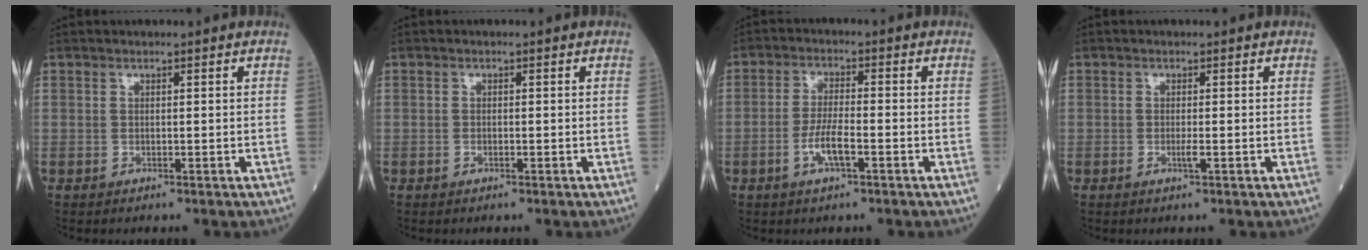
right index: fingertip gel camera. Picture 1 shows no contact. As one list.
[{"total": 0.6, "force": [-0.3, 0.2, 0.4], "torque": [-0.011, 0.000, -0.005]}, {"total": 4.8, "force": [-2.0, 0.8, 4.3], "torque": [-0.087, -0.002, -0.039]}, {"total": 1.1, "force": [-0.4, 0.0, 1.1], "torque": [-0.023, -0.003, -0.007]}]